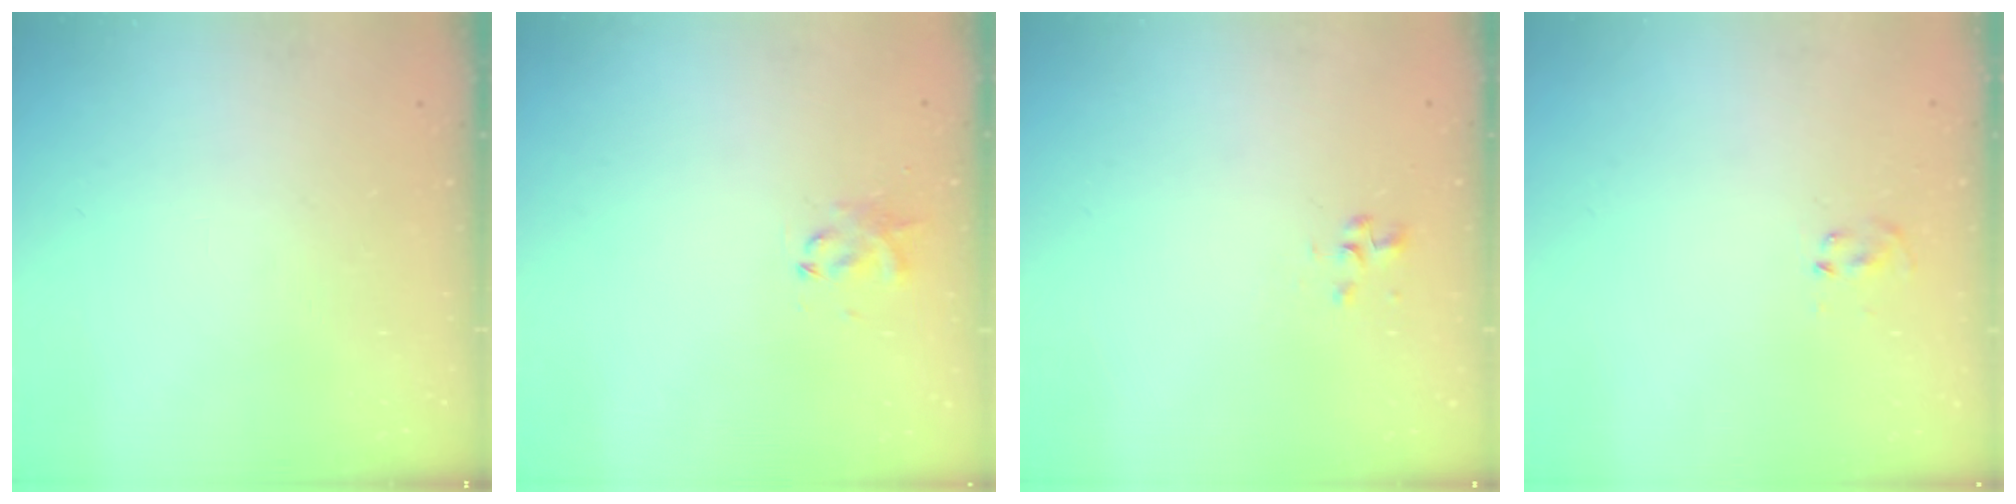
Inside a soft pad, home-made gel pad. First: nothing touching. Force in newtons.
{"total": 2.9, "press": 2.8, "slide": 1.0}
{"total": 1.7, "press": 1.6, "slide": 0.6}
{"total": 3.8, "press": 3.5, "slide": 1.4}